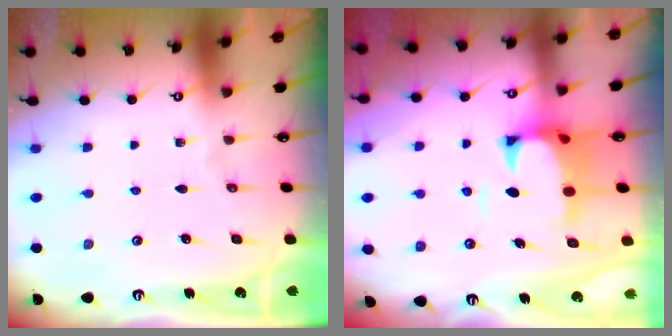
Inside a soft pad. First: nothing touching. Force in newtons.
{"total": 2.6, "press": 2.4, "slide": 1.1}